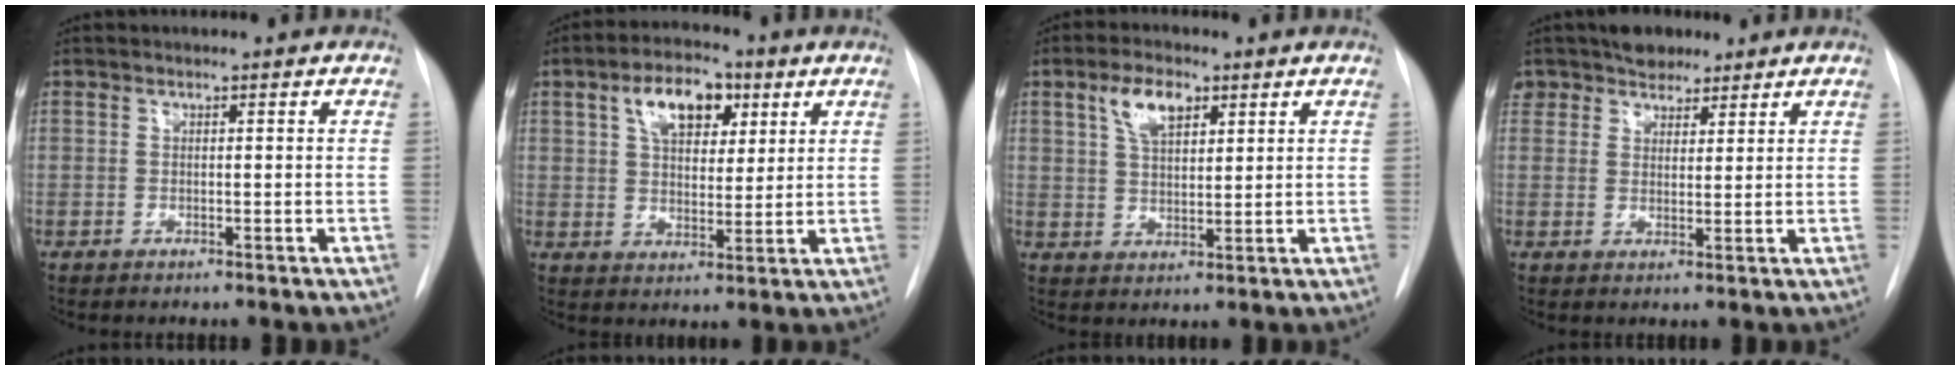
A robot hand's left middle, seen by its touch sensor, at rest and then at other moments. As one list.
[{"total": 8.9, "force": [4.0, 4.7, 6.4], "torque": [-0.110, 0.020, 0.068]}, {"total": 6.0, "force": [3.1, 2.8, 4.3], "torque": [-0.088, 0.009, 0.060]}, {"total": 5.9, "force": [4.4, 3.5, 1.8], "torque": [-0.034, 0.014, 0.081]}]